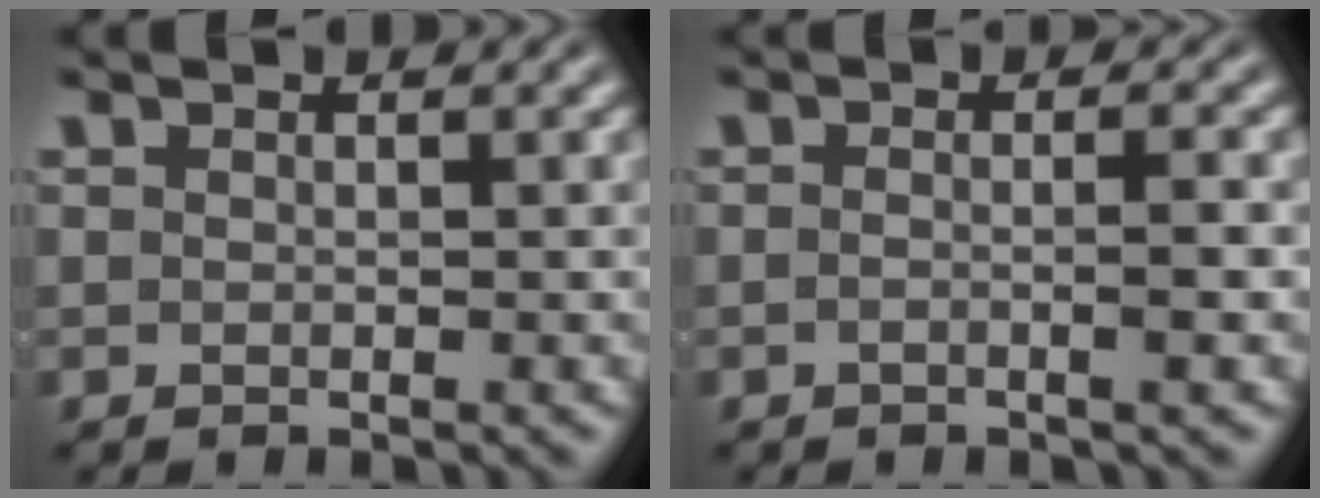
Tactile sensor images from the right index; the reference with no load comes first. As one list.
[{"total": 1.6, "force": [-0.7, -0.5, 1.4], "torque": [-0.023, 0.001, -0.013]}]